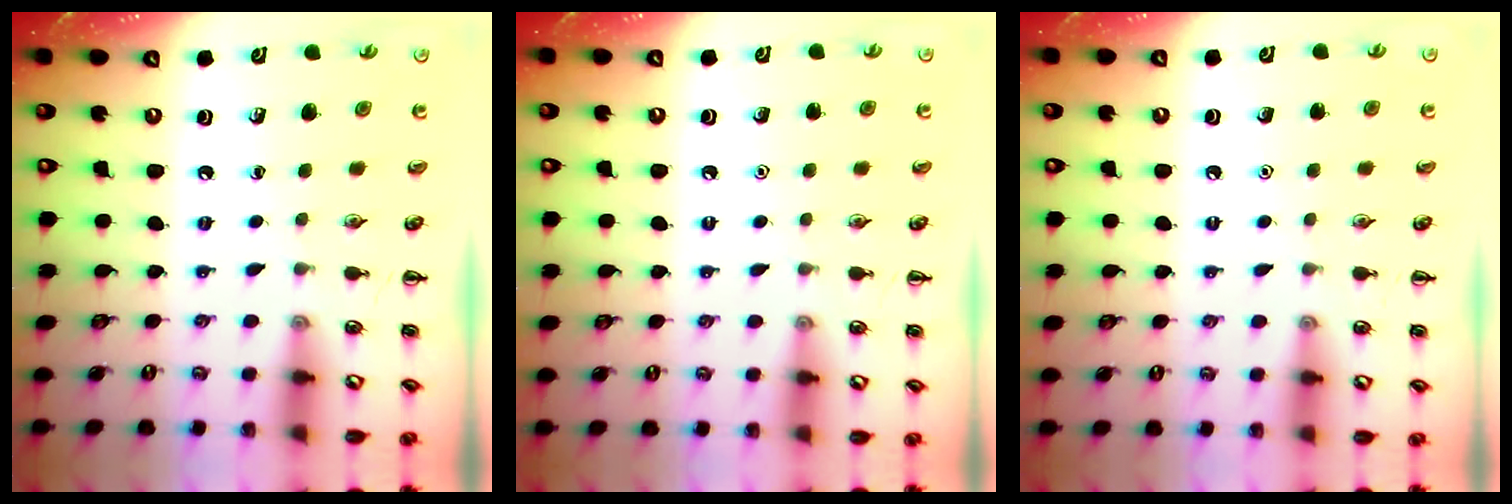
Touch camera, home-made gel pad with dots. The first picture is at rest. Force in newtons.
{"total": 1.6, "press": 1.6, "slide": 0.1}
{"total": 1.5, "press": 1.5, "slide": 0.1}